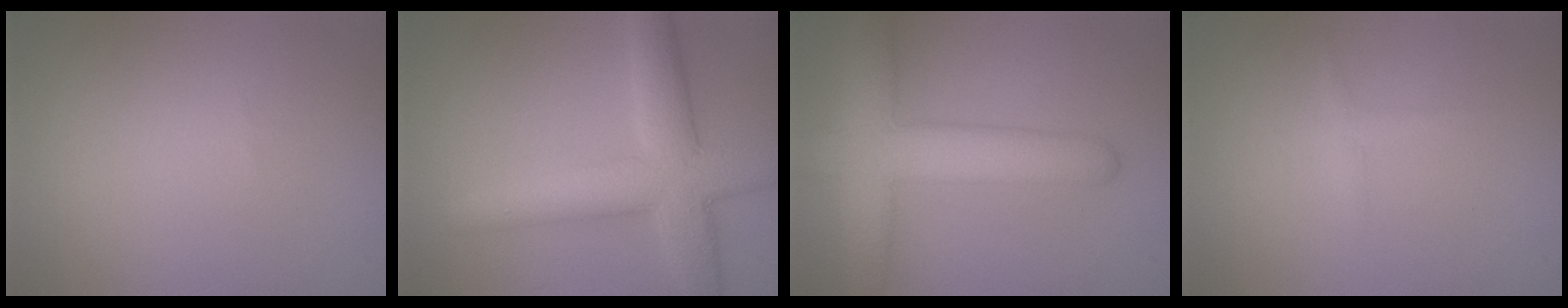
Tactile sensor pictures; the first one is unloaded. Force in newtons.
{"total": 6.6, "press": 6.6, "slide": 0.2}
{"total": 7.8, "press": 7.8, "slide": 0.3}
{"total": 0.9, "press": 0.8, "slide": 0.0}